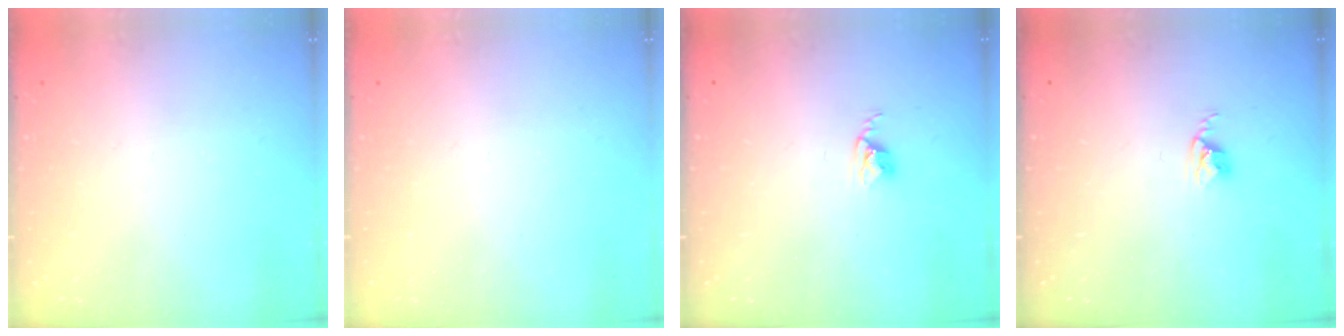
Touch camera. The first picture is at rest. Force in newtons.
{"total": 0.0}
{"total": 2.6, "press": 2.6, "slide": 0.4}
{"total": 2.6, "press": 2.6, "slide": 0.4}